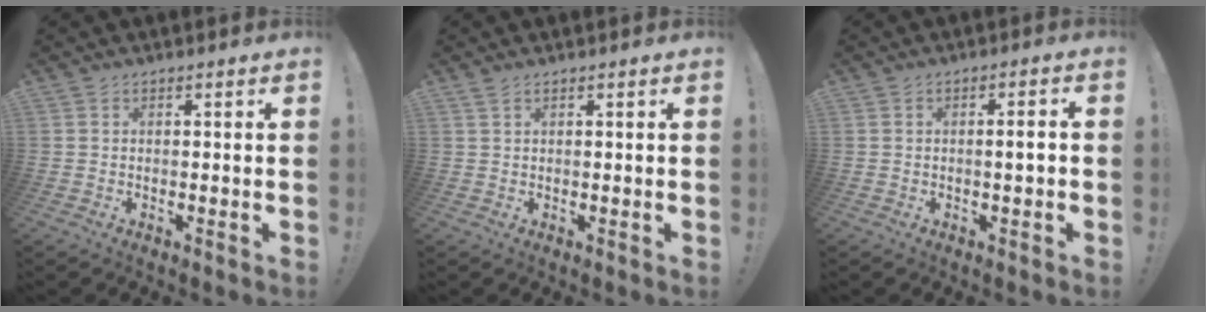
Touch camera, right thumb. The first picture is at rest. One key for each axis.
{"total": 1.4, "fx": 0.9, "fy": 0.2, "fz": 1.0, "tx": -0.022, "ty": 0.001, "tz": 0.017}
{"total": 3.1, "fx": -0.4, "fy": 0.1, "fz": 3.0, "tx": -0.051, "ty": 0.001, "tz": -0.012}